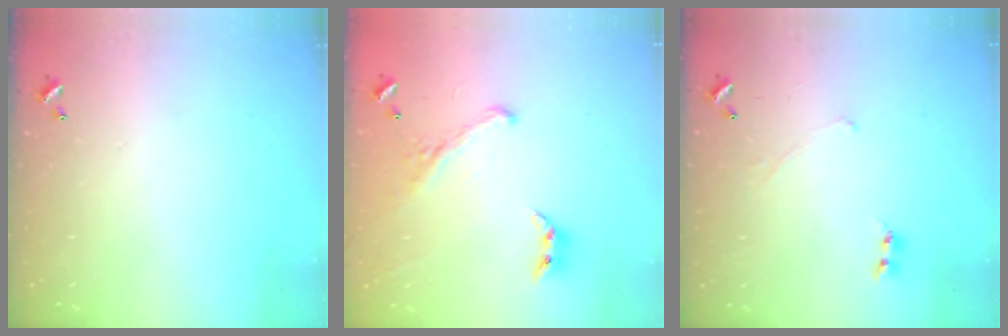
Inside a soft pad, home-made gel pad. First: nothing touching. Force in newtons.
{"total": 1.6, "press": 1.1, "slide": 1.2}
{"total": 0.7, "press": 0.4, "slide": 0.5}